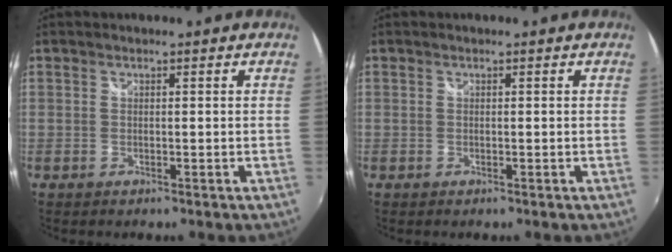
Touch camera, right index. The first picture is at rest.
{"total": 0.0}